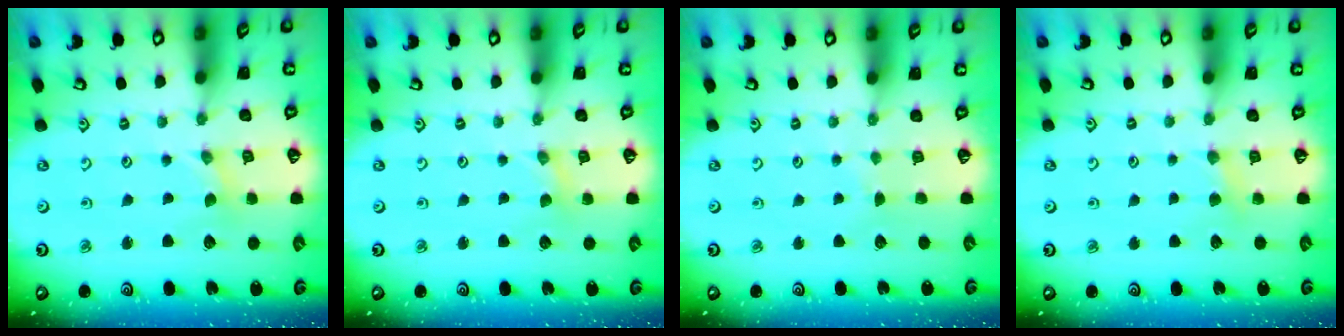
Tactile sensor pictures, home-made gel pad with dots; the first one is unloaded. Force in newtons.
{"total": 0.7, "press": 0.7, "slide": 0.2}
{"total": 1.7, "press": 1.7, "slide": 0.2}
{"total": 3.5, "press": 3.5, "slide": 0.6}